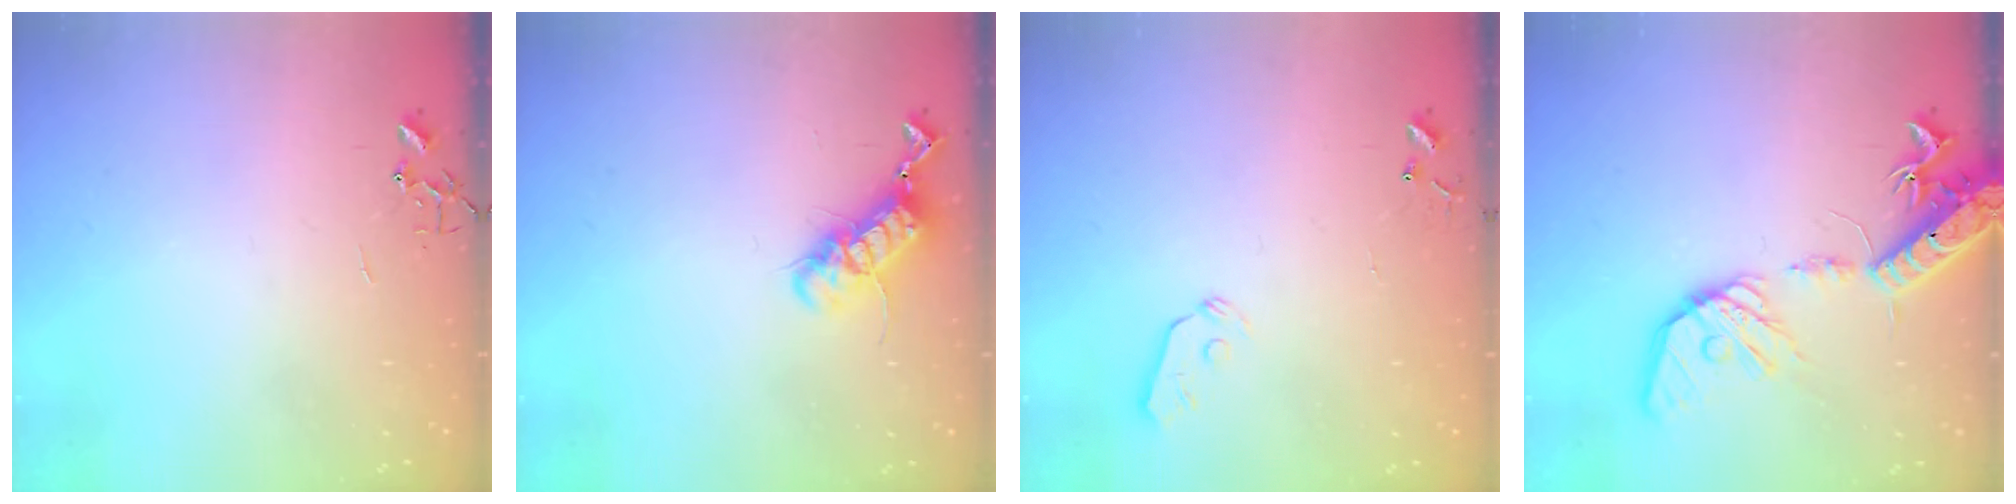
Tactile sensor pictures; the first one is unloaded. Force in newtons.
{"total": 12.7, "press": 12.6, "slide": 1.6}
{"total": 3.8, "press": 3.7, "slide": 0.7}
{"total": 19.4, "press": 19.1, "slide": 3.3}